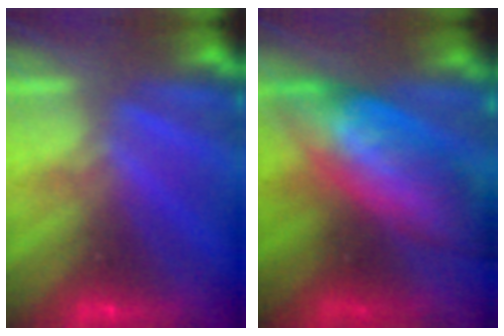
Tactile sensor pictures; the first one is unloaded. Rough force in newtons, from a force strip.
{"total": 13.7}